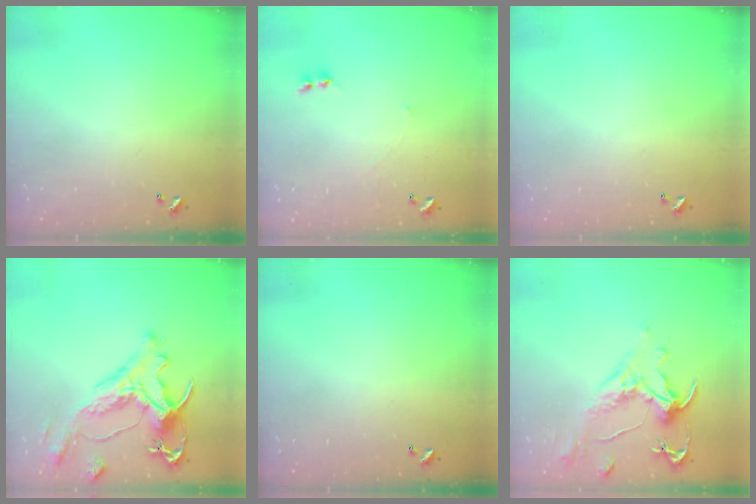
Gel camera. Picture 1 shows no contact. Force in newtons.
{"total": 1.6, "press": 1.5, "slide": 0.5}
{"total": 0.0}
{"total": 1.6, "press": 1.0, "slide": 1.3}
{"total": 0.0}
{"total": 1.6, "press": 0.7, "slide": 1.5}